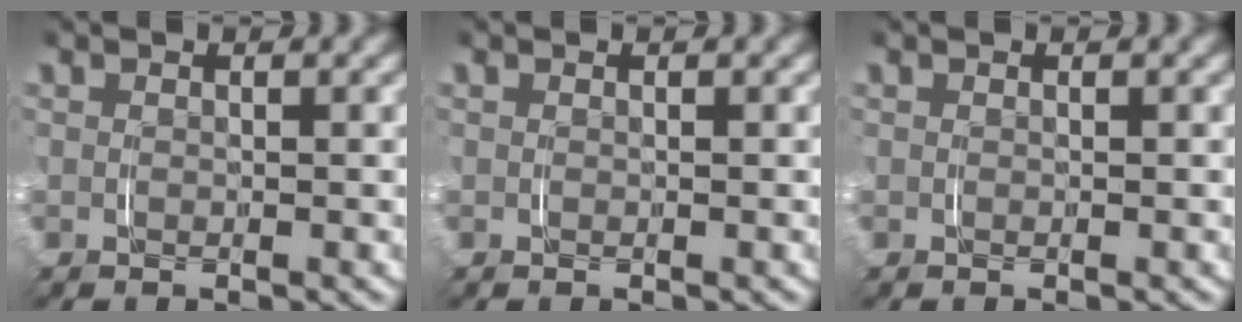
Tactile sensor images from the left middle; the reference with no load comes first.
{"total": 0.0}
{"total": 0.0}